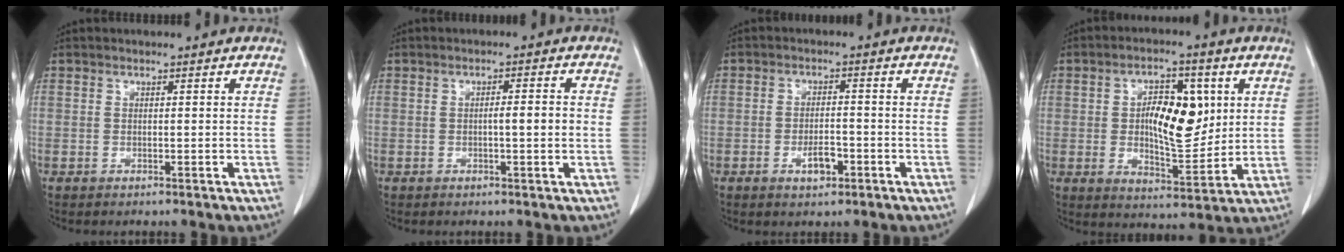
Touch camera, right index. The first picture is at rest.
{"total": 2.9, "force": [-0.2, 0.2, 2.9], "torque": [-0.047, 0.001, -0.005]}
{"total": 3.7, "force": [-1.6, 1.5, 3.0], "torque": [-0.052, 0.003, -0.020]}
{"total": 11.2, "force": [2.0, 4.8, 9.9], "torque": [-0.164, 0.009, 0.038]}